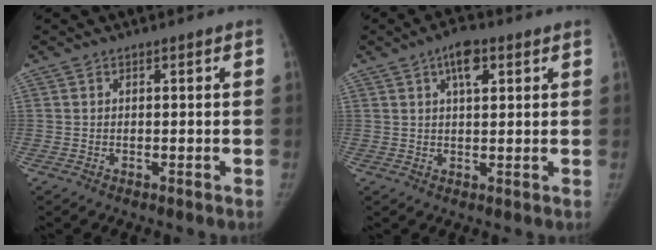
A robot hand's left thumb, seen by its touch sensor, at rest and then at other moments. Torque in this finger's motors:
{"motor_torque": [-0.13, 0.20, 0.61, -0.28, 0.15]}